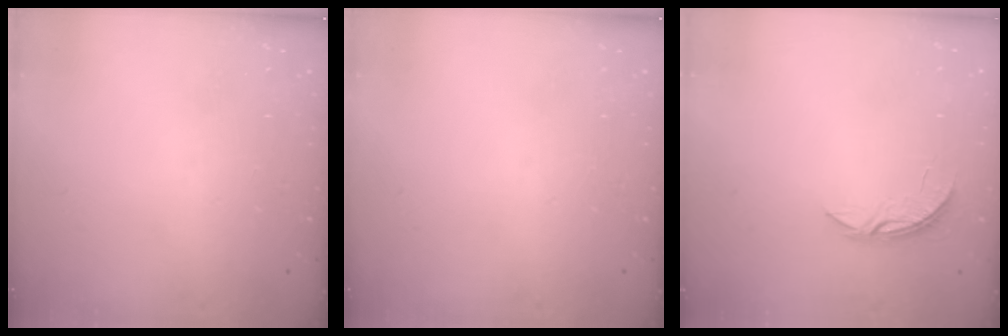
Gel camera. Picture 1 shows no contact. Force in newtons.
{"total": 0.0}
{"total": 3.7, "press": 3.7, "slide": 0.3}